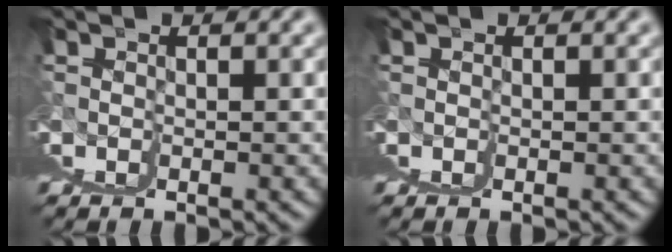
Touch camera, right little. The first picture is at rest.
{"total": 0.0}